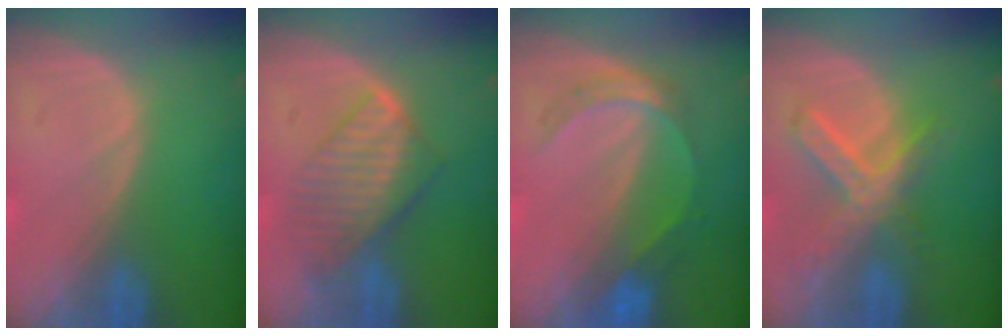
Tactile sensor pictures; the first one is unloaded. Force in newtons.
{"total": 7.2, "press": 6.6, "slide": 2.9}
{"total": 5.6, "press": 5.0, "slide": 2.5}
{"total": 7.3, "press": 6.3, "slide": 3.8}